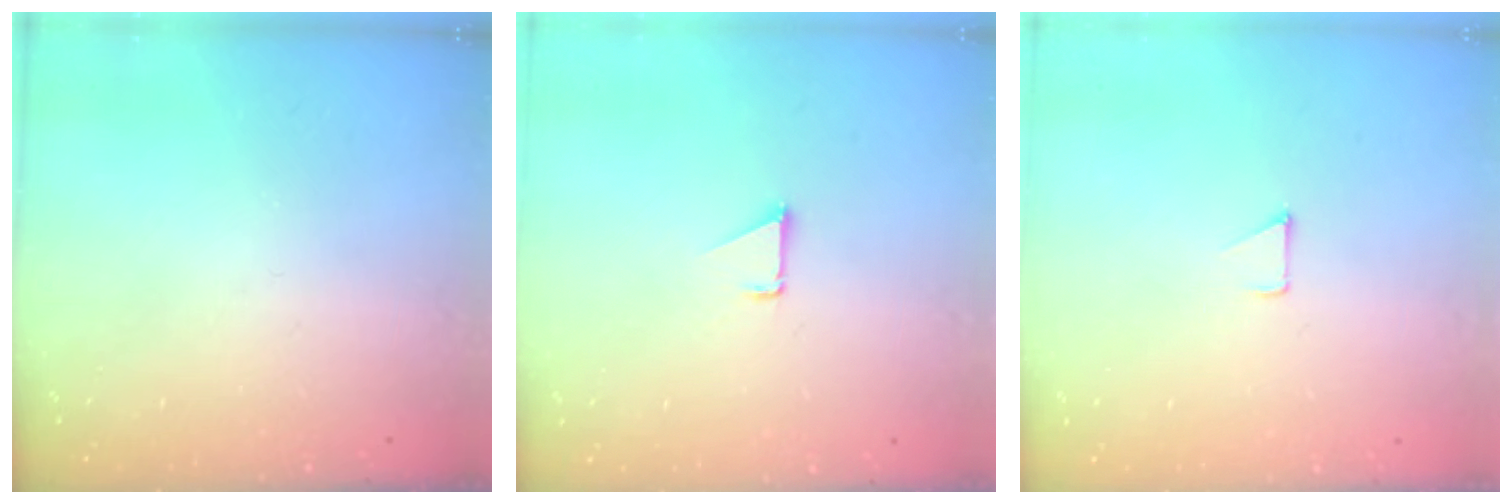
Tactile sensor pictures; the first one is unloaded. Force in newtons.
{"total": 1.1, "press": 1.1, "slide": 0.1}
{"total": 3.3, "press": 3.3, "slide": 0.3}